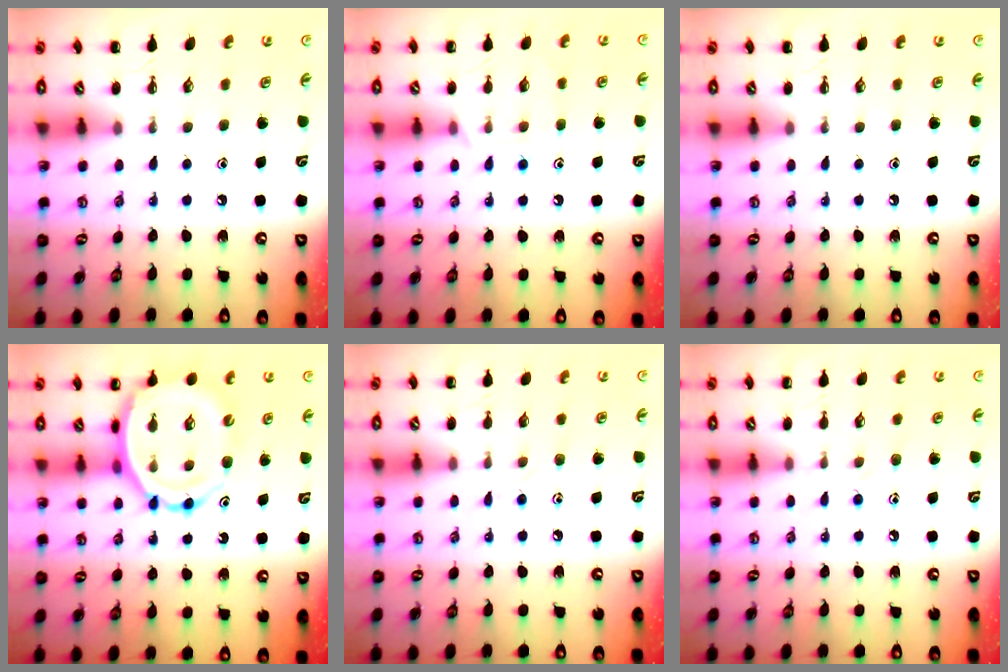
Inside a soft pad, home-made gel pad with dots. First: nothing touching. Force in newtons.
{"total": 8.8, "press": 8.8, "slide": 0.7}
{"total": 0.0}
{"total": 12.1, "press": 11.7, "slide": 3.0}
{"total": 5.8, "press": 5.5, "slide": 1.8}
{"total": 6.4, "press": 6.2, "slide": 1.8}